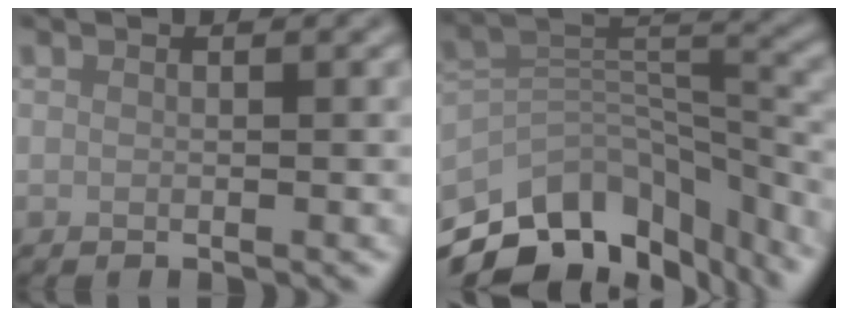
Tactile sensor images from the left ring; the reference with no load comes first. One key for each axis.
{"total": 12.1, "fx": -8.8, "fy": 6.2, "fz": 5.4, "tx": -0.107, "ty": 0.008, "tz": -0.141}